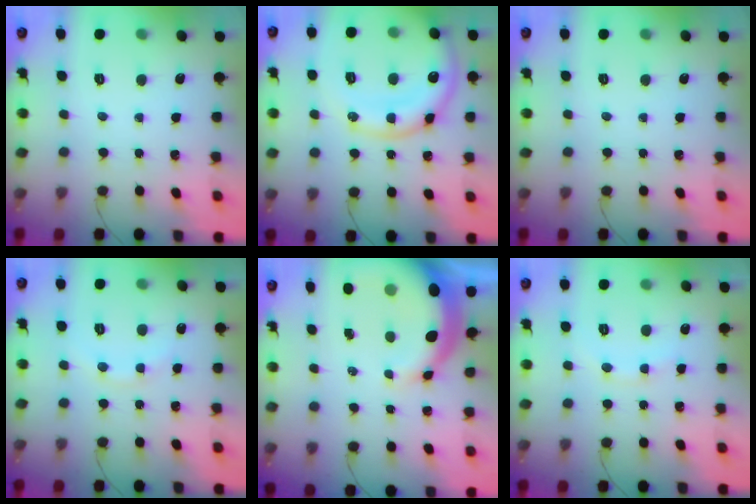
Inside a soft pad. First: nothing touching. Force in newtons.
{"total": 16.8, "press": 16.7, "slide": 2.0}
{"total": 0.0}
{"total": 8.4, "press": 8.3, "slide": 1.3}
{"total": 11.2, "press": 10.9, "slide": 2.2}
{"total": 6.5, "press": 6.3, "slide": 1.5}